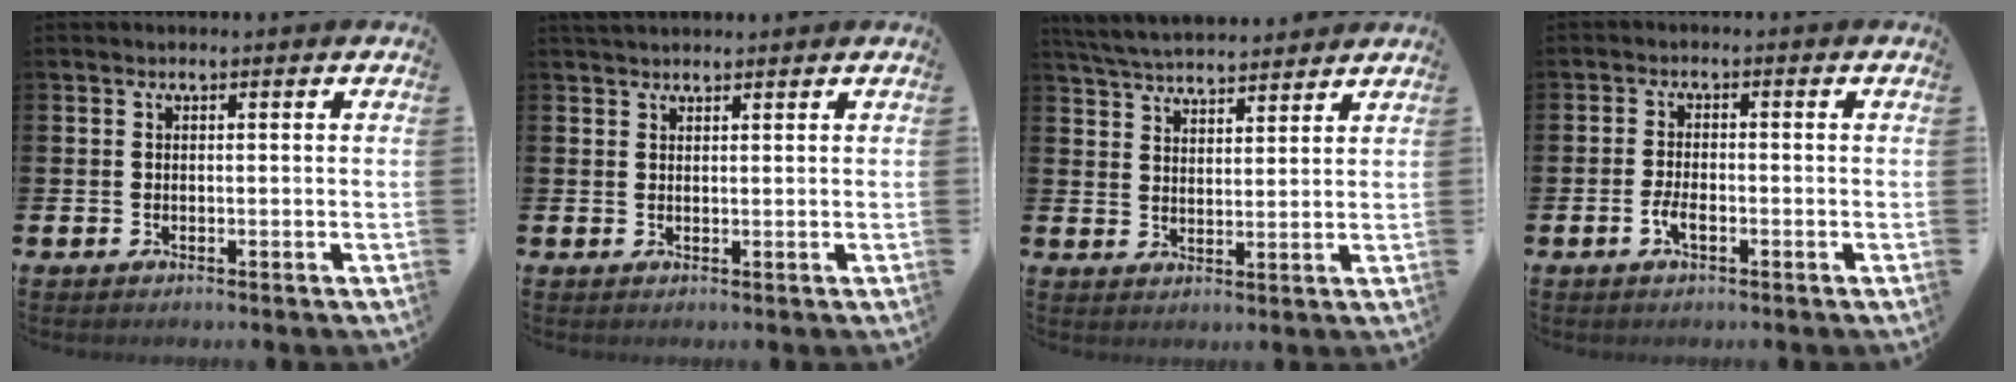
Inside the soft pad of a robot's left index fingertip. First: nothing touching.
{"total": 1.7, "force": [1.7, 0.4, 0.3], "torque": [0.005, -0.003, 0.028]}
{"total": 5.2, "force": [5.1, 0.5, 0.6], "torque": [-0.029, -0.027, 0.092]}
{"total": 2.4, "force": [-1.0, 1.0, 2.0], "torque": [-0.028, -0.001, -0.020]}